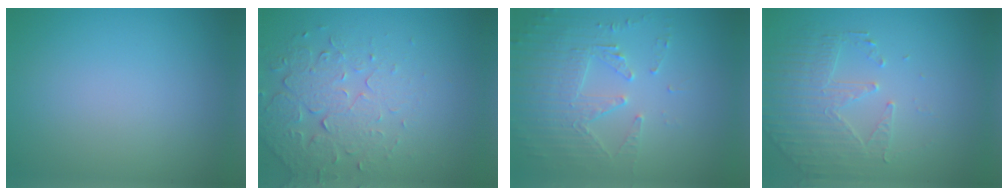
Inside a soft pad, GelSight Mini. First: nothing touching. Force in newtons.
{"total": 4.9, "press": 3.4, "slide": 3.6}
{"total": 4.6, "press": 3.6, "slide": 2.9}
{"total": 2.5, "press": 2.2, "slide": 1.2}